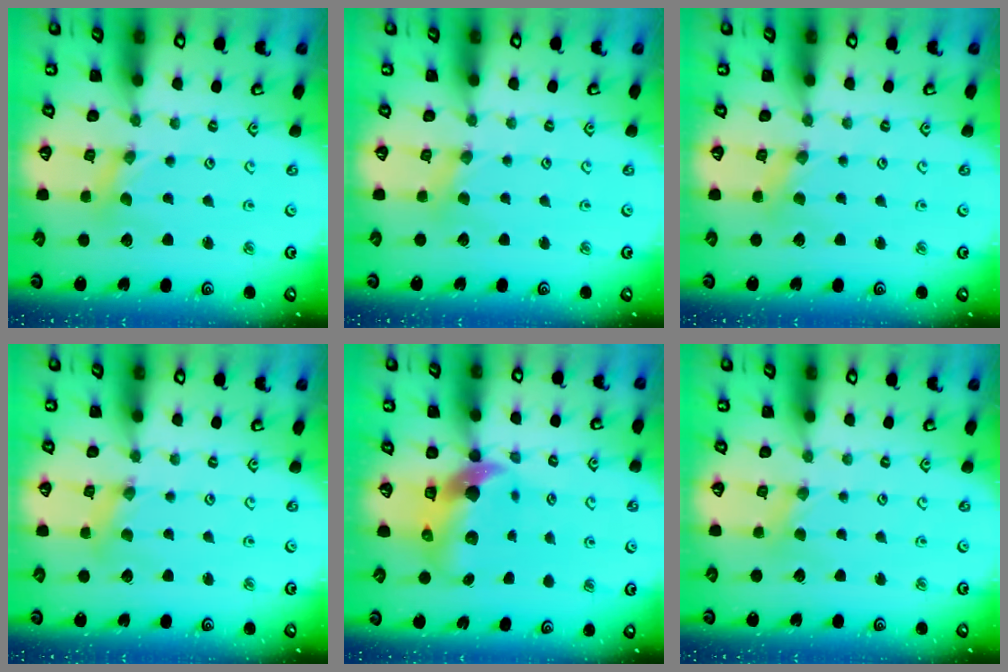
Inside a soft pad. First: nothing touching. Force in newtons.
{"total": 1.7, "press": 1.6, "slide": 0.4}
{"total": 1.0, "press": 1.0, "slide": 0.2}
{"total": 1.7, "press": 1.7, "slide": 0.2}
{"total": 9.0, "press": 9.0, "slide": 1.3}
{"total": 1.8, "press": 1.8, "slide": 0.2}